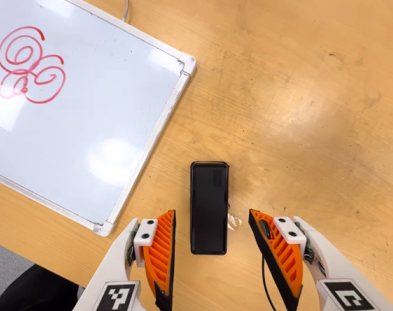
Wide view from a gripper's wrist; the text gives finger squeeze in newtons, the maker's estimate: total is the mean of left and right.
{"total": 0.0}